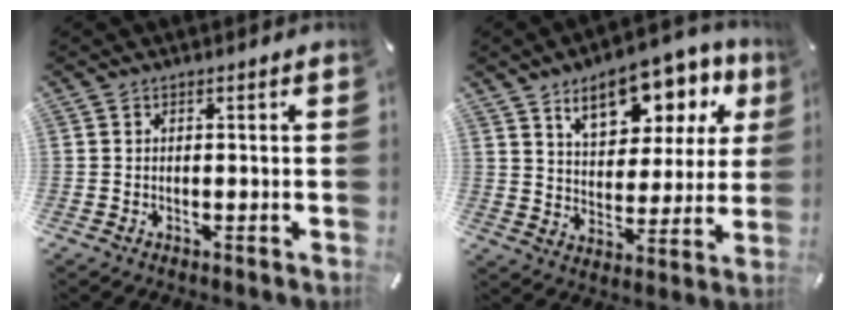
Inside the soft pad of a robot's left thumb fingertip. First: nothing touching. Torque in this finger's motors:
{"motor_torque": [2.46, 2.54, 1.35, -1.28, 0.09]}